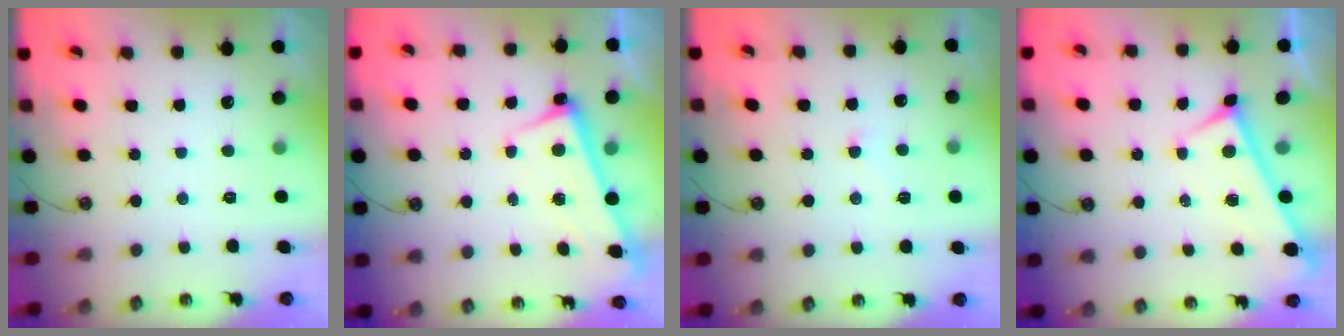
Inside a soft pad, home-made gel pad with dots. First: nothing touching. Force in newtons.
{"total": 2.8, "press": 2.8, "slide": 0.4}
{"total": 3.0, "press": 3.0, "slide": 0.3}
{"total": 0.0}